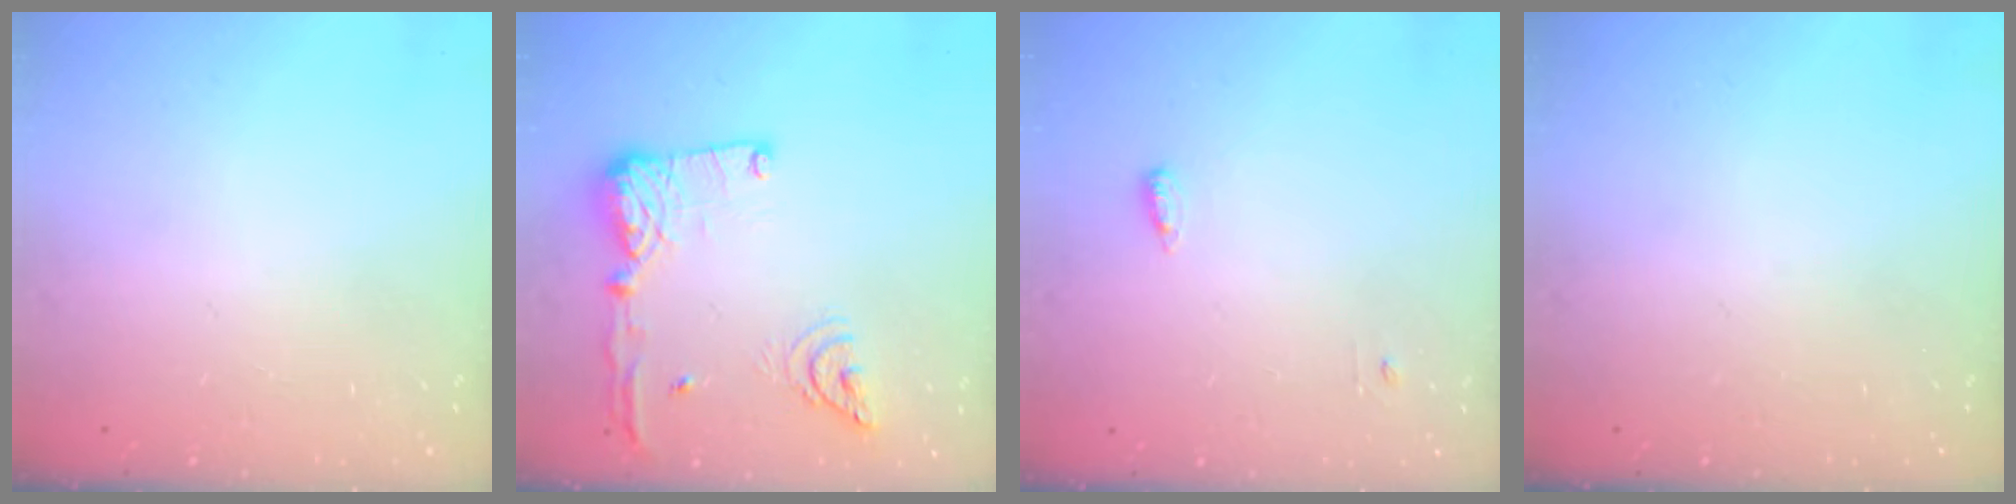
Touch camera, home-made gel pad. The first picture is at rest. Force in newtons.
{"total": 16.7, "press": 16.5, "slide": 2.8}
{"total": 3.7, "press": 3.6, "slide": 1.0}
{"total": 0.0}